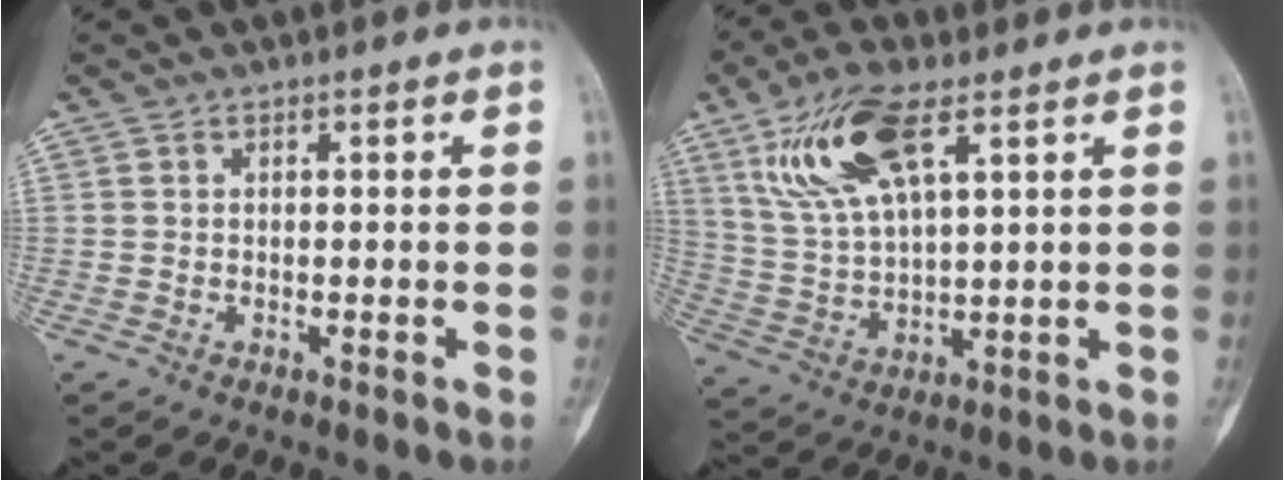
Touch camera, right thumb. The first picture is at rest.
{"total": 14.3, "force": [6.9, 5.2, 11.4], "torque": [-0.228, -0.013, 0.140]}